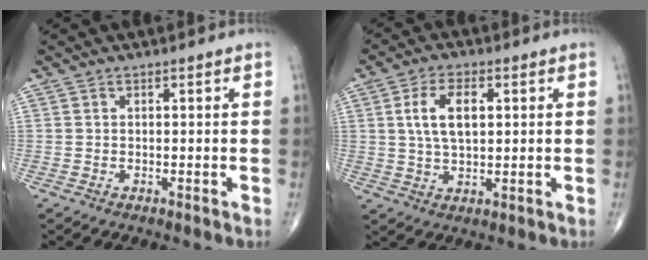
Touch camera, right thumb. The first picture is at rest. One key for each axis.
{"total": 7.9, "fx": 1.8, "fy": 4.1, "fz": 6.5, "tx": -0.120, "ty": 0.000, "tz": 0.034}